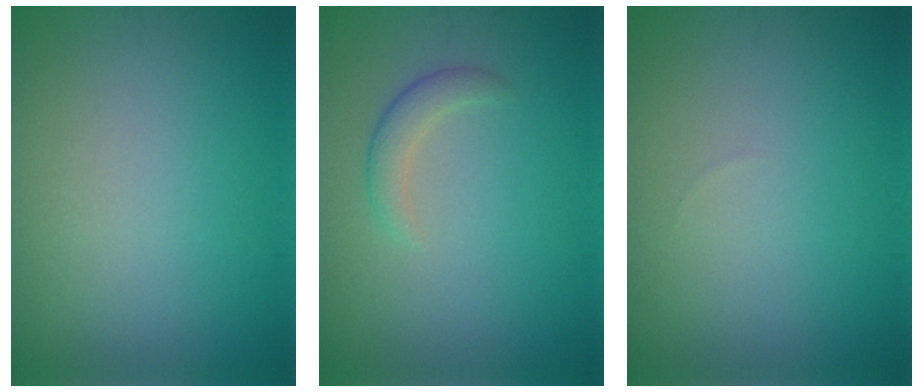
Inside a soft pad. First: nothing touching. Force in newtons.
{"total": 1.8, "press": 1.8, "slide": 0.1}
{"total": 0.0}